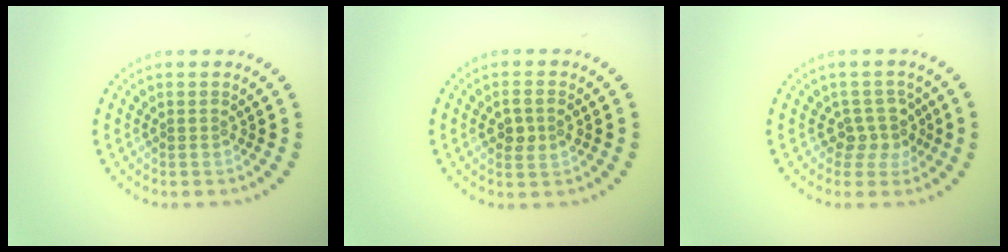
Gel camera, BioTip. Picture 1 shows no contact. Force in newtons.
{"total": 2.0, "press": 2.0, "slide": 0.2}
{"total": 2.5, "press": 2.0, "slide": 1.6}